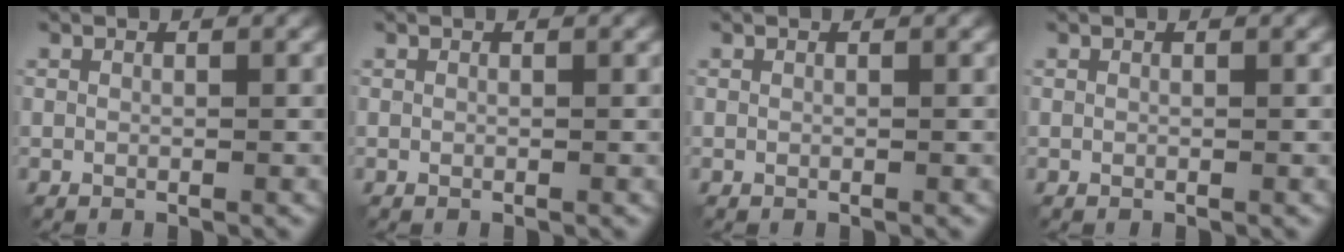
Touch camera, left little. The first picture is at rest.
{"total": 0.0}
{"total": 0.0}
{"total": 0.0}